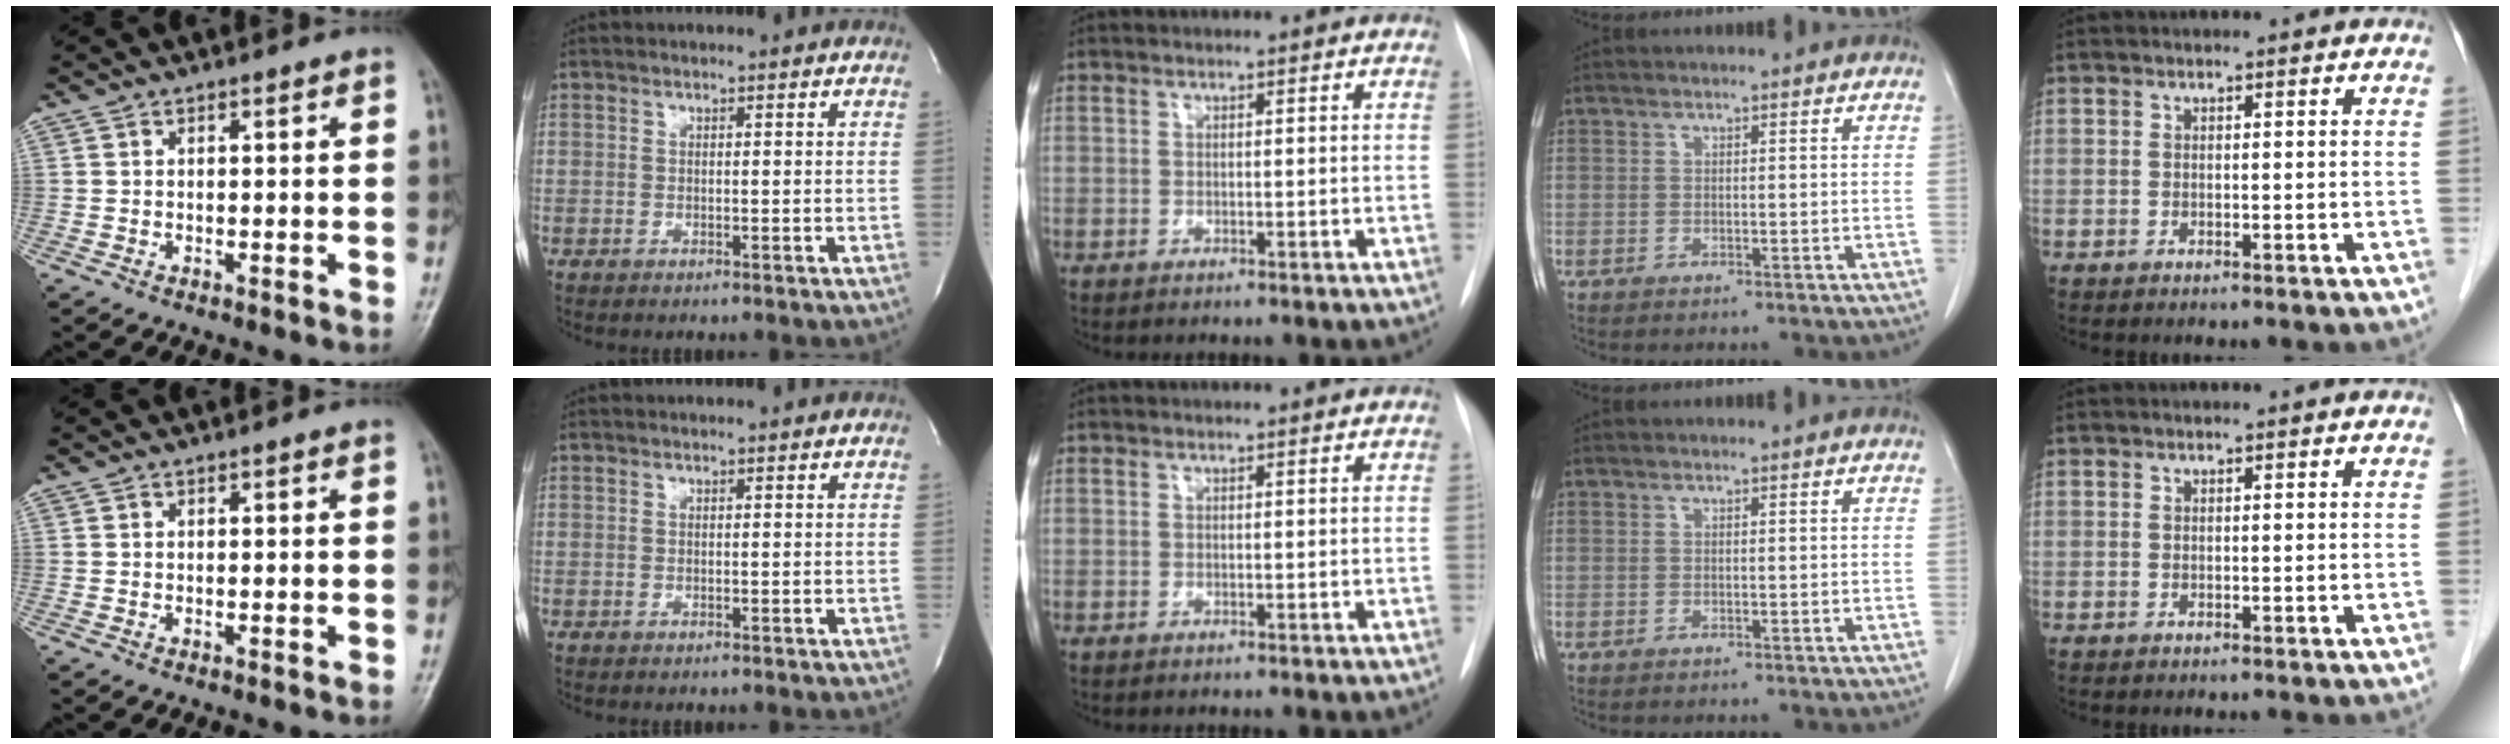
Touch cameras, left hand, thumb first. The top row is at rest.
{}